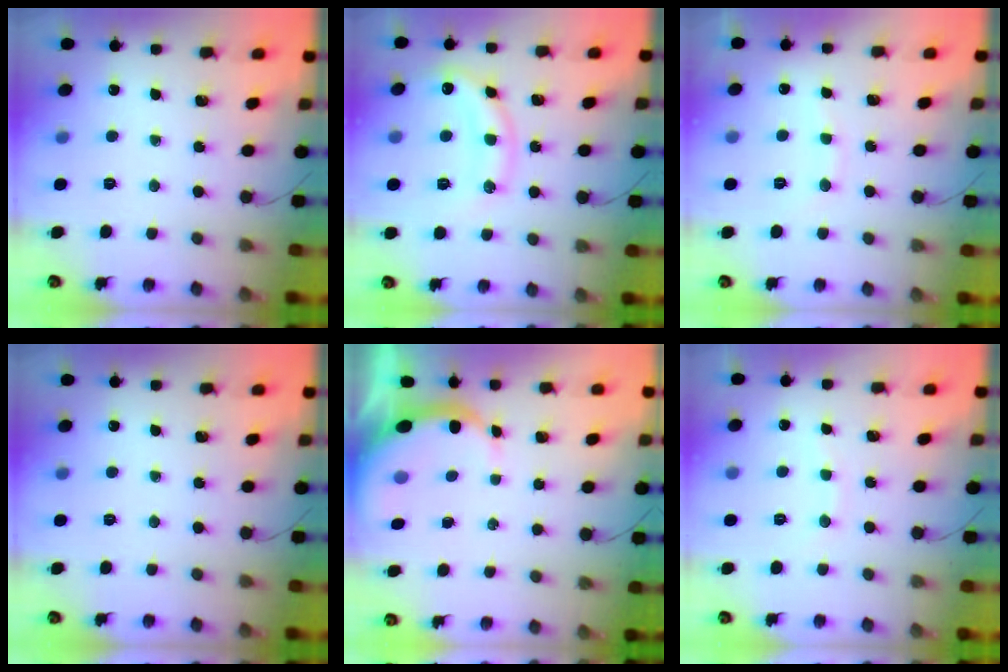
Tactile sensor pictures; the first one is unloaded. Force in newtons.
{"total": 12.6, "press": 12.6, "slide": 1.0}
{"total": 7.5, "press": 7.3, "slide": 1.5}
{"total": 0.0}
{"total": 6.5, "press": 6.4, "slide": 1.3}
{"total": 4.6, "press": 4.4, "slide": 1.2}